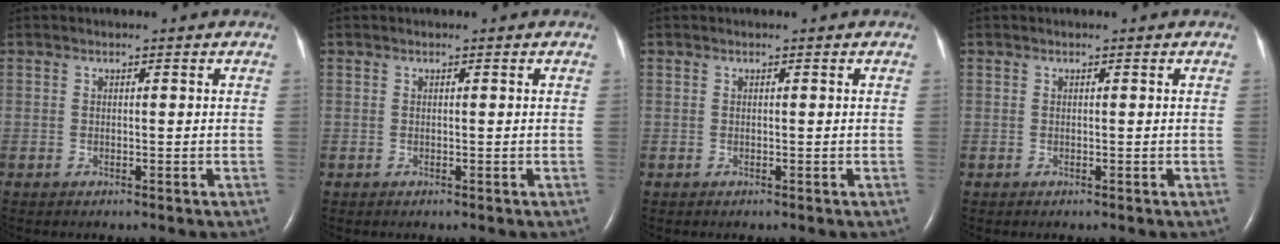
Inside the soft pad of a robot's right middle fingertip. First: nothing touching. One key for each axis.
{"total": 0.0}
{"total": 0.0}
{"total": 0.0}